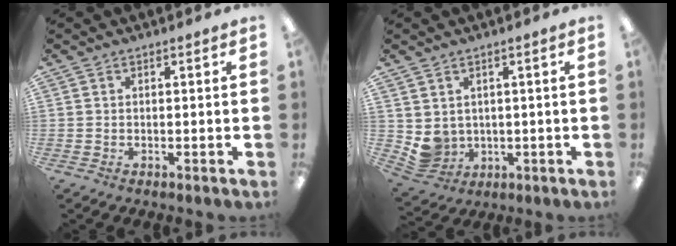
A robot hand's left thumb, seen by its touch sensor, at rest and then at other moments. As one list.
[{"total": 4.5, "force": [1.6, 4.0, 1.4], "torque": [-0.053, -0.013, 0.032]}]